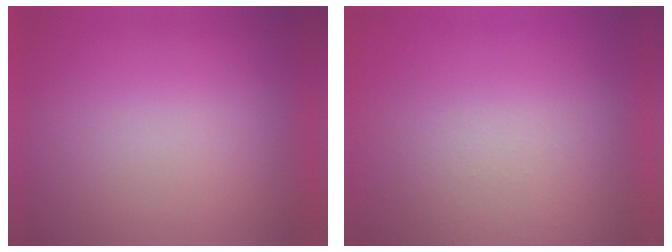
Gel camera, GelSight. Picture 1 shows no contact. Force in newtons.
{"total": 8.4}